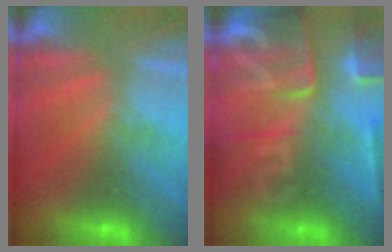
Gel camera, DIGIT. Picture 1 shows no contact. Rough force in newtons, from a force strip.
{"total": 9.0}